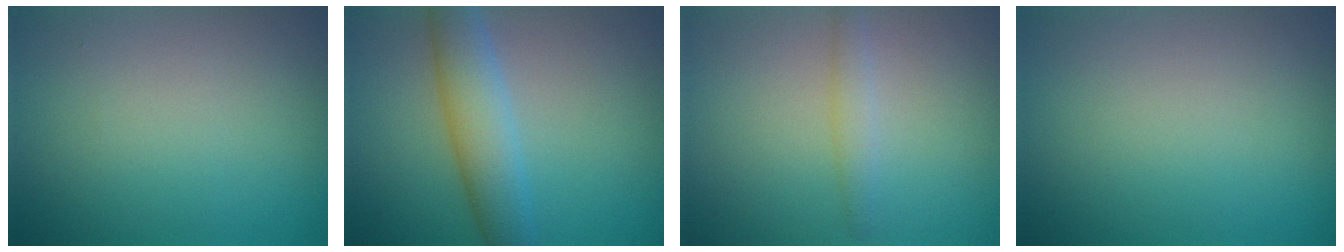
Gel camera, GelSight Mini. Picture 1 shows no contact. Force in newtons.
{"total": 4.9, "press": 4.9, "slide": 0.1}
{"total": 1.5, "press": 1.5, "slide": 0.1}
{"total": 0.0}